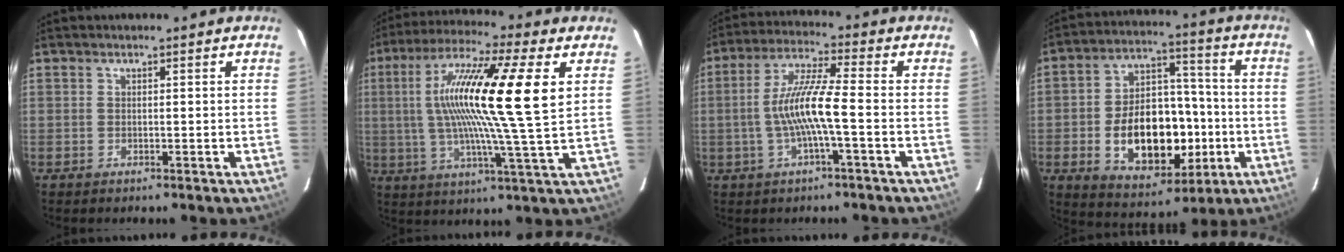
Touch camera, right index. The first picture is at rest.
{"total": 19.7, "force": [4.5, 0.4, 19.2], "torque": [-0.338, 0.013, 0.066]}
{"total": 10.9, "force": [-1.9, -0.3, 10.7], "torque": [-0.214, 0.007, -0.037]}
{"total": 18.5, "force": [-4.2, 11.6, 13.8], "torque": [-0.259, 0.026, -0.043]}